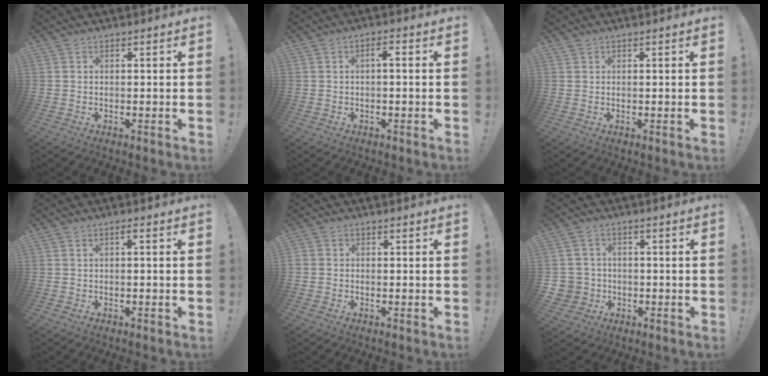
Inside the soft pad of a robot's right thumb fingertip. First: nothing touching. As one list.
[{"total": 2.3, "force": [-0.4, 0.4, 2.2], "torque": [-0.052, 0.011, -0.009]}, {"total": 0.6, "force": [0.5, 0.3, 0.1], "torque": [0.002, -0.002, 0.008]}, {"total": 0.9, "force": [-0.2, 0.1, 0.9], "torque": [-0.014, 0.002, -0.006]}, {"total": 0.9, "force": [0.0, 0.8, -0.4], "torque": [0.010, 0.004, 0.001]}, {"total": 5.0, "force": [-0.3, 4.9, 1.2], "torque": [-0.022, 0.005, -0.001]}]